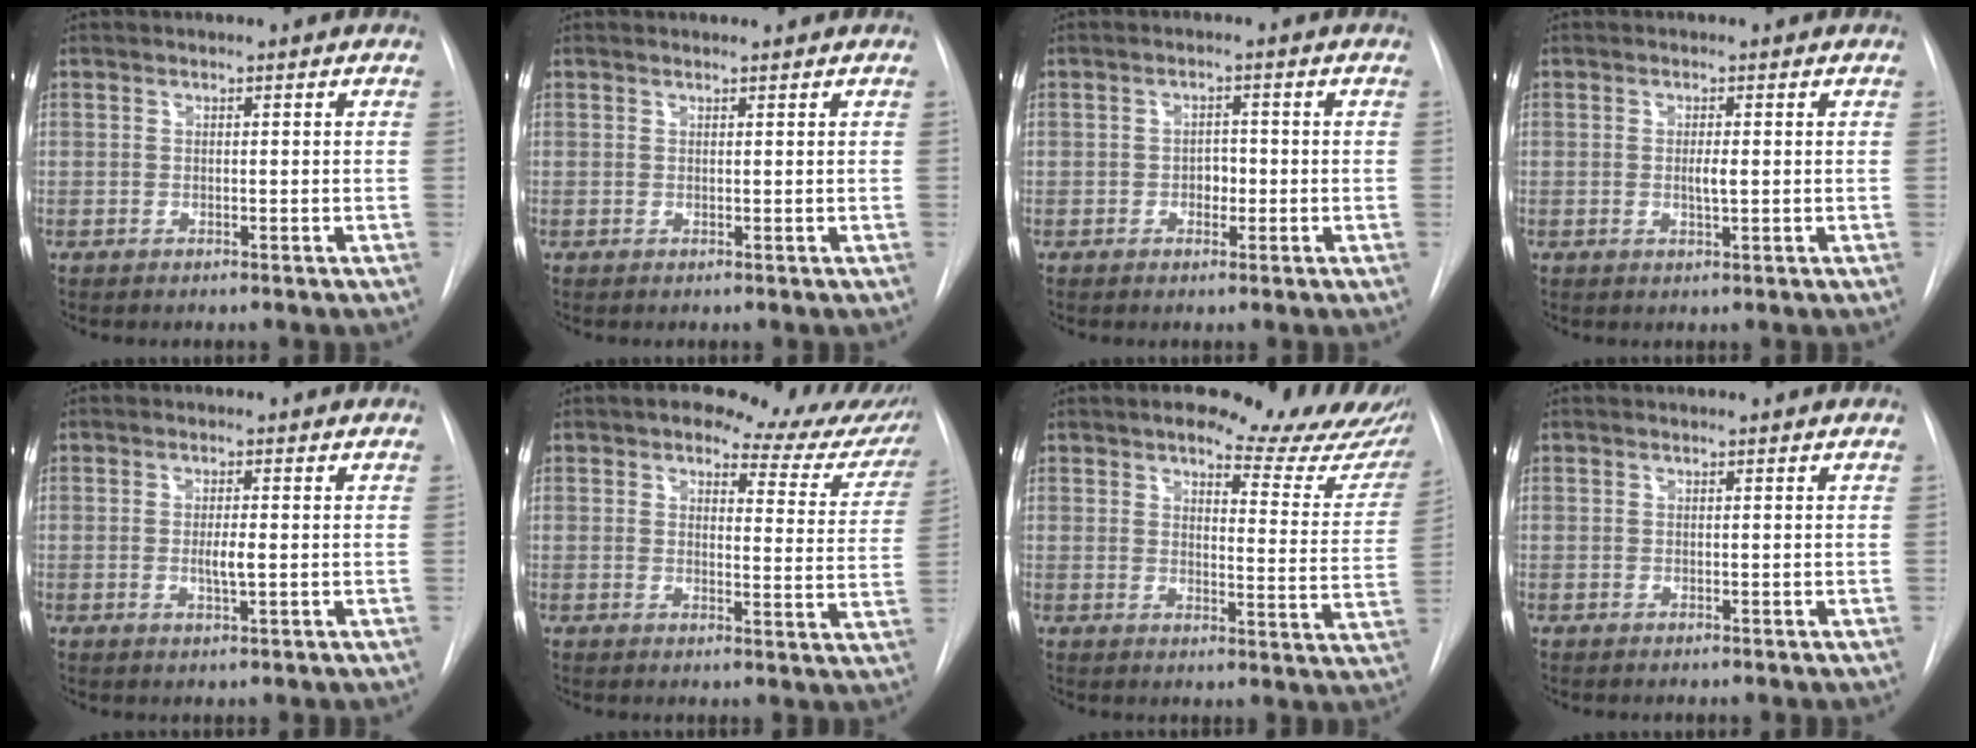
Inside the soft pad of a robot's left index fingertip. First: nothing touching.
{"total": 1.0, "force": [1.0, 0.1, 0.0], "torque": [-0.008, 0.008, 0.017]}
{"total": 2.0, "force": [-0.4, 1.4, 1.3], "torque": [-0.017, 0.005, -0.006]}
{"total": 1.7, "force": [0.1, 0.3, 1.7], "torque": [-0.034, -0.002, 0.001]}
{"total": 2.5, "force": [-0.2, 0.4, 2.5], "torque": [-0.047, -0.004, -0.002]}
{"total": 14.7, "force": [12.8, 5.2, 5.1], "torque": [-0.024, -0.017, 0.124]}
{"total": 17.2, "force": [14.8, 5.0, 7.3], "torque": [-0.055, -0.039, 0.151]}
{"total": 0.0}